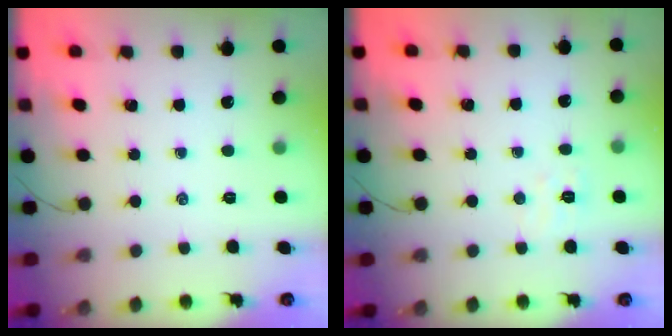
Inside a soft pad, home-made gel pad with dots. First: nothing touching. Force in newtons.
{"total": 3.9, "press": 3.8, "slide": 1.0}